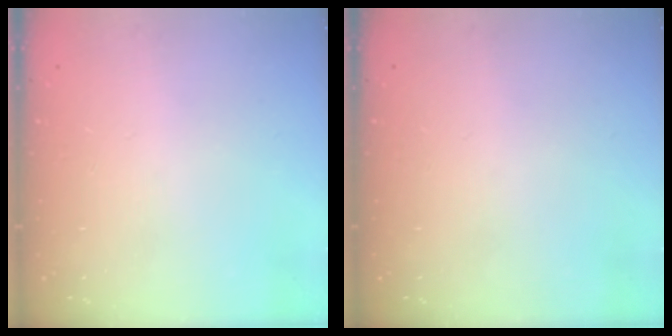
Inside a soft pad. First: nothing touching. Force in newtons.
{"total": 0.0}